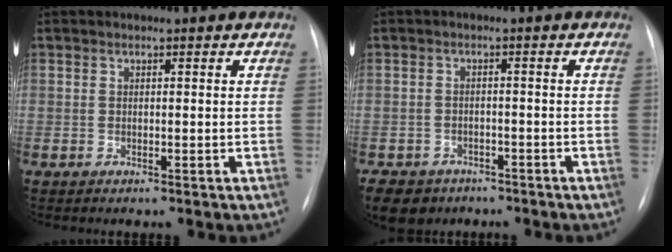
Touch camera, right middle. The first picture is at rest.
{"total": 6.9, "force": [-4.9, 4.6, 1.3], "torque": [-0.024, 0.003, -0.073]}